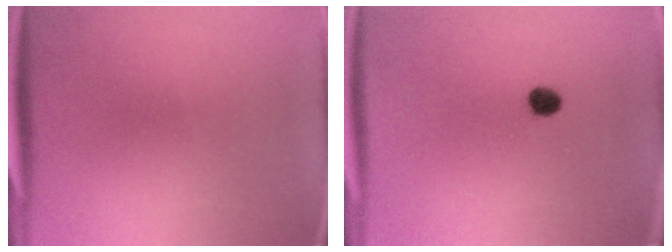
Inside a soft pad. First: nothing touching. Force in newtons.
{"total": 2.8}